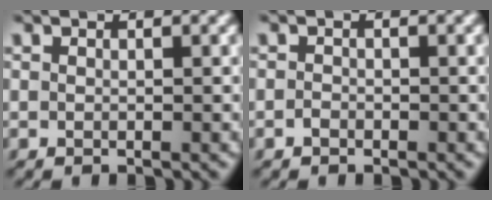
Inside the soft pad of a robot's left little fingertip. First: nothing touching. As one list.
[{"total": 0.7, "force": [-0.5, 0.5, 0.2], "torque": [-0.004, -0.001, -0.011]}]